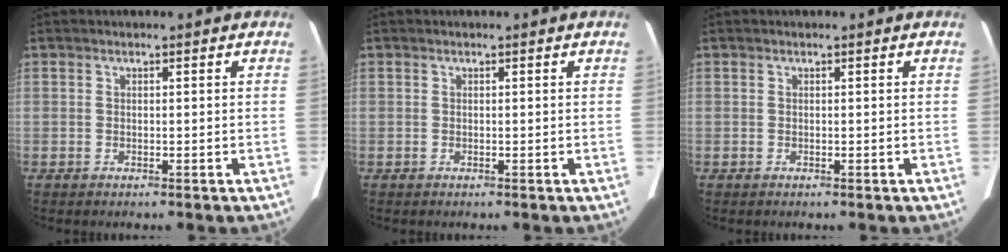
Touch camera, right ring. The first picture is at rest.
{"total": 0.0}
{"total": 0.0}